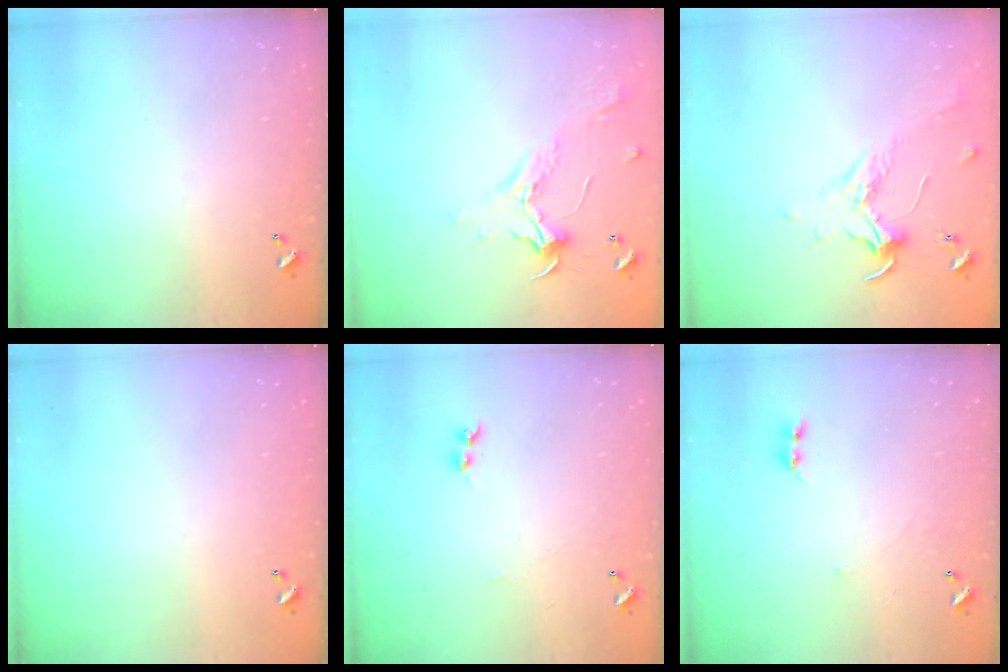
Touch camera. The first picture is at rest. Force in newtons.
{"total": 2.4, "press": 2.3, "slide": 0.7}
{"total": 1.7, "press": 1.5, "slide": 0.9}
{"total": 0.0}
{"total": 2.1, "press": 2.1, "slide": 0.5}
{"total": 0.9, "press": 0.8, "slide": 0.3}